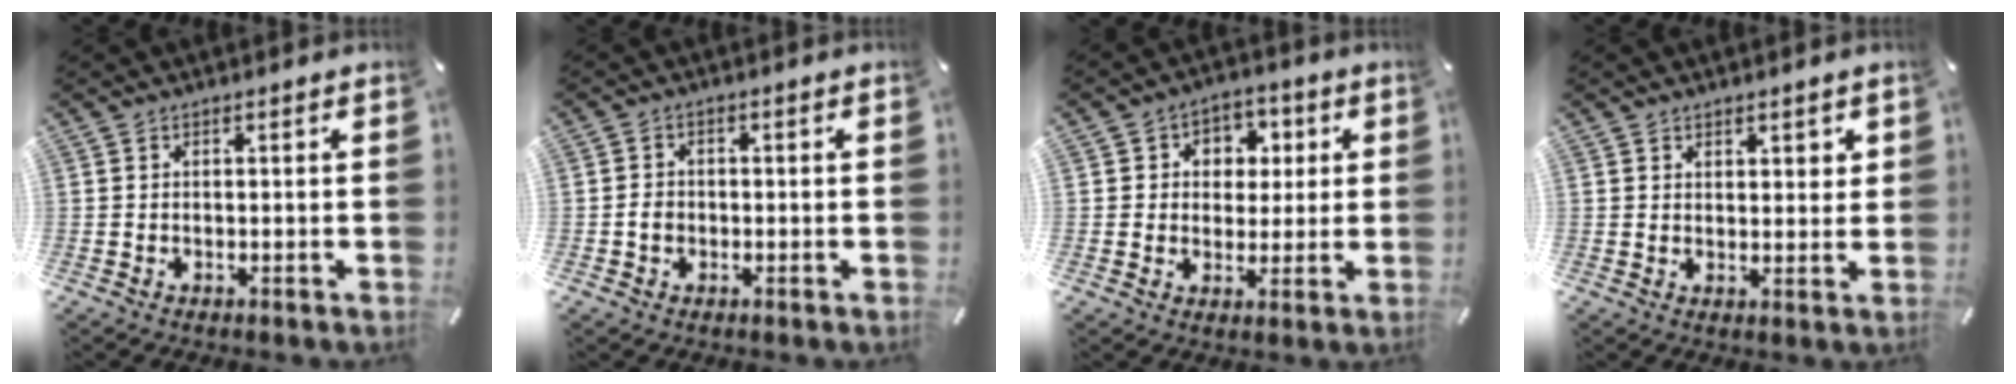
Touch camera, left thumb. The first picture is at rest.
{"total": 2.8, "force": [-0.7, 2.3, 1.4], "torque": [-0.025, 0.006, -0.013]}
{"total": 7.0, "force": [0.7, 6.6, 2.0], "torque": [-0.029, 0.000, 0.009]}
{"total": 2.7, "force": [2.0, 1.8, 0.4], "torque": [0.005, -0.007, 0.034]}